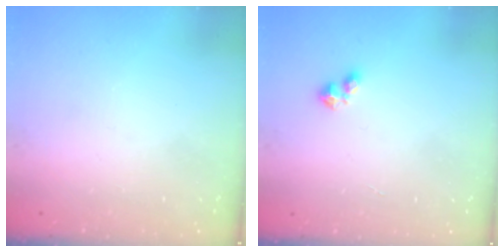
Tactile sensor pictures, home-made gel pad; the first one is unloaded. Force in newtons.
{"total": 2.4, "press": 2.4, "slide": 0.4}